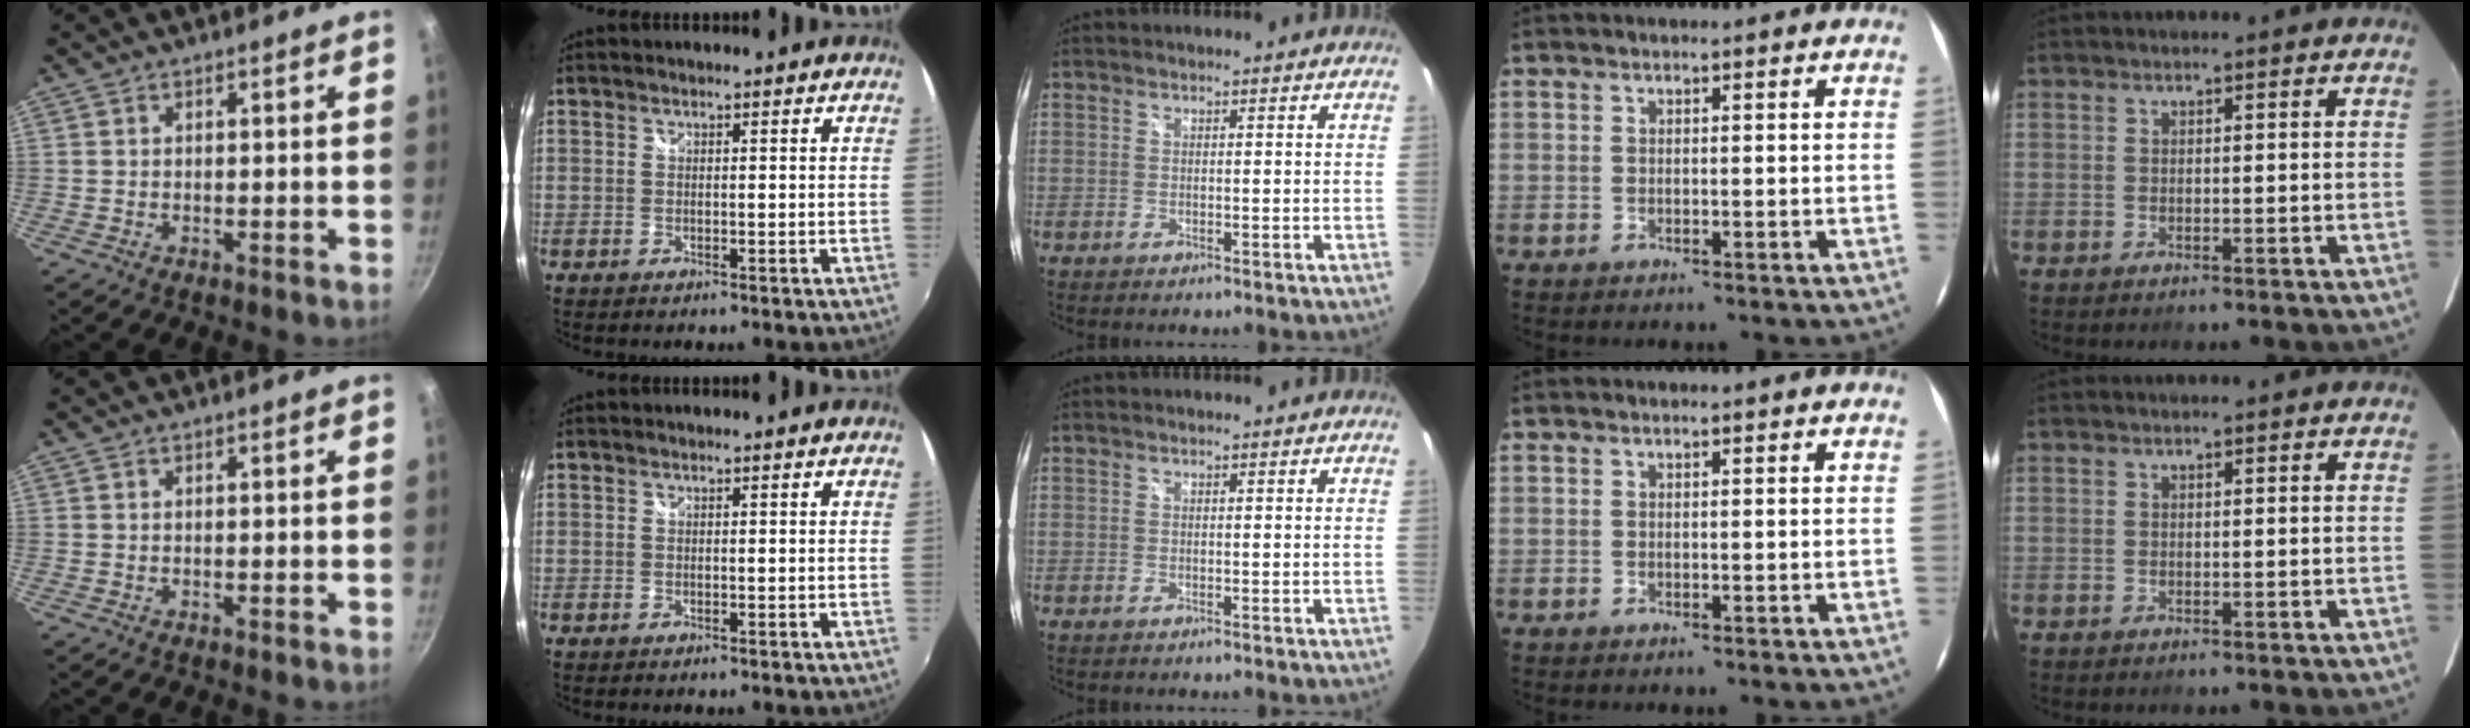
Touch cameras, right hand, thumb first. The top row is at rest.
{}